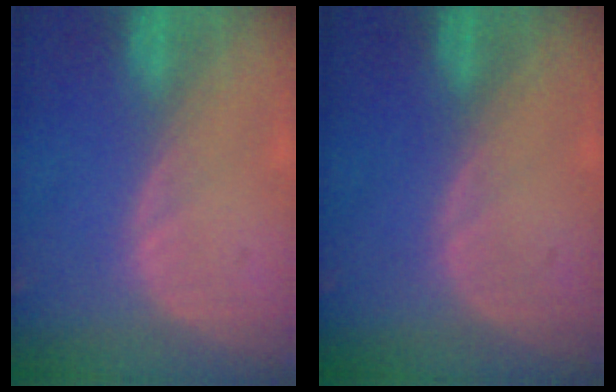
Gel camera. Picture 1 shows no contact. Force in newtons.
{"total": 0.0}